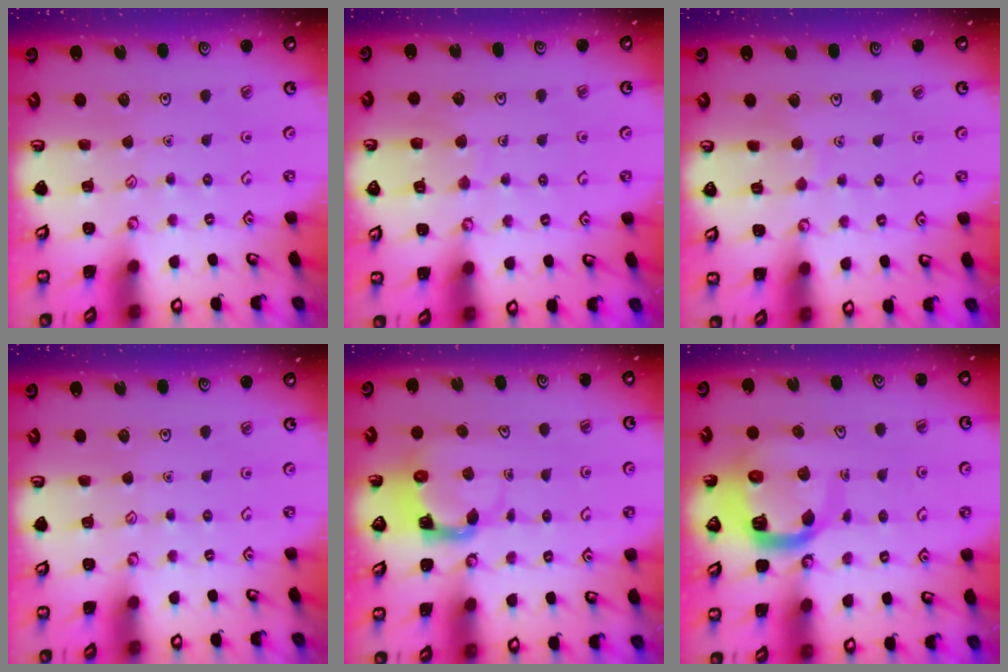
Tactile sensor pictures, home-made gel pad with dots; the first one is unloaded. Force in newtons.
{"total": 7.0, "press": 6.9, "slide": 0.6}
{"total": 2.6, "press": 2.6, "slide": 0.1}
{"total": 0.0}
{"total": 3.9, "press": 3.8, "slide": 0.7}
{"total": 11.0, "press": 10.9, "slide": 1.3}